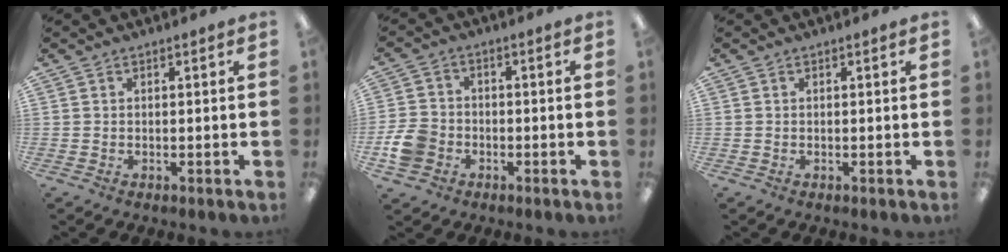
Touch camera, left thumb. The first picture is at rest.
{"total": 6.9, "force": [-2.4, 5.6, 3.3], "torque": [-0.072, 0.018, -0.041]}
{"total": 0.0}